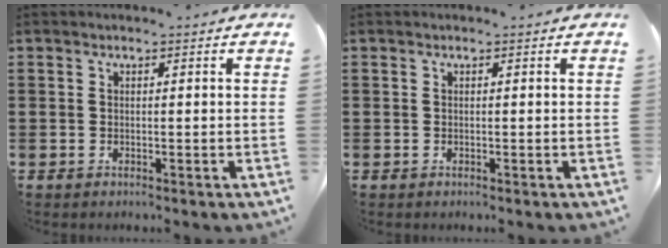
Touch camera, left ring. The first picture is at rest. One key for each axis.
{"total": 0.0}